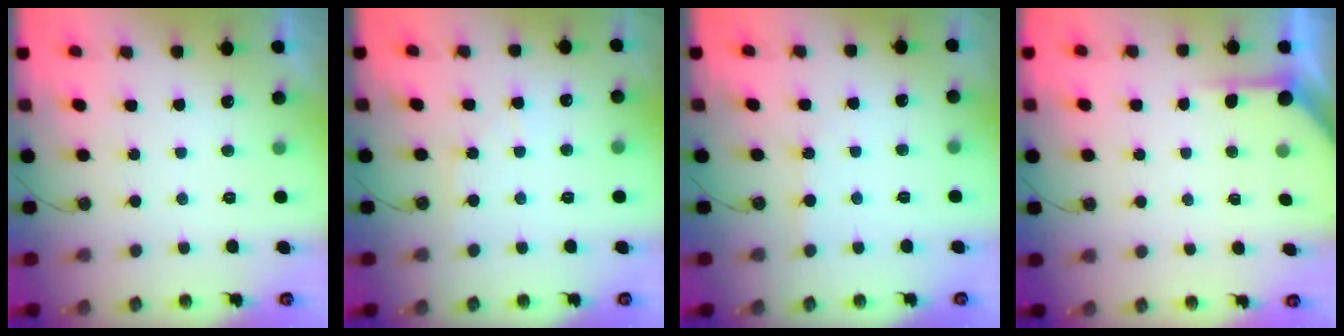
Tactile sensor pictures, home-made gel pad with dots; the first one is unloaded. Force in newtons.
{"total": 6.5, "press": 6.5, "slide": 0.9}
{"total": 1.5, "press": 1.5, "slide": 0.2}
{"total": 2.8, "press": 2.7, "slide": 0.3}